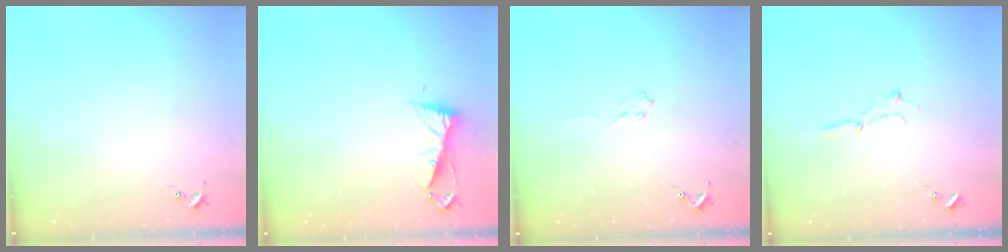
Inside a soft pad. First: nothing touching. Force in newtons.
{"total": 6.0, "press": 5.9, "slide": 0.7}
{"total": 3.9, "press": 3.9, "slide": 0.6}
{"total": 2.5, "press": 2.5, "slide": 0.2}